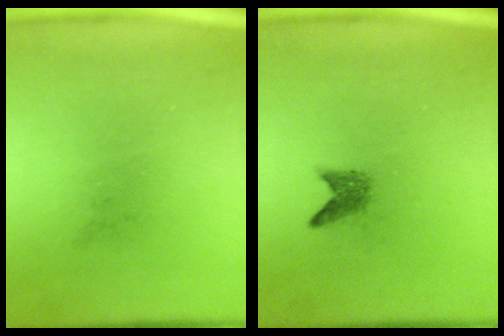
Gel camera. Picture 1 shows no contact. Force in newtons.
{"total": 1.7}